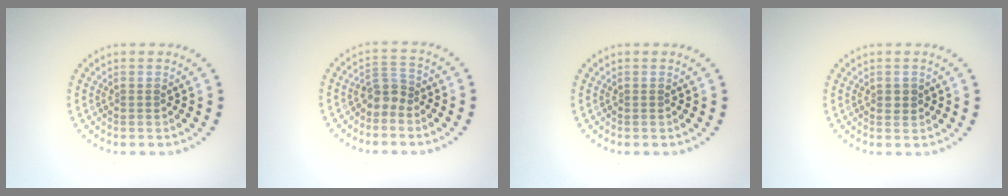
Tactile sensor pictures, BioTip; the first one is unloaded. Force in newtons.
{"total": 2.1, "press": 1.6, "slide": 1.4}
{"total": 0.0}
{"total": 1.1, "press": 1.1, "slide": 0.2}